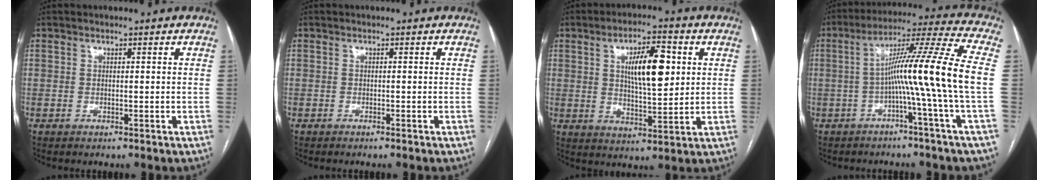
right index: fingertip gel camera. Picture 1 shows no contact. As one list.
[{"total": 0.7, "force": [-0.7, -0.1, 0.2], "torque": [-0.003, 0.000, -0.010]}, {"total": 10.2, "force": [2.5, 2.9, 9.5], "torque": [-0.158, 0.007, 0.045]}, {"total": 13.2, "force": [-2.0, -3.0, 12.7], "torque": [-0.201, 0.016, -0.041]}]